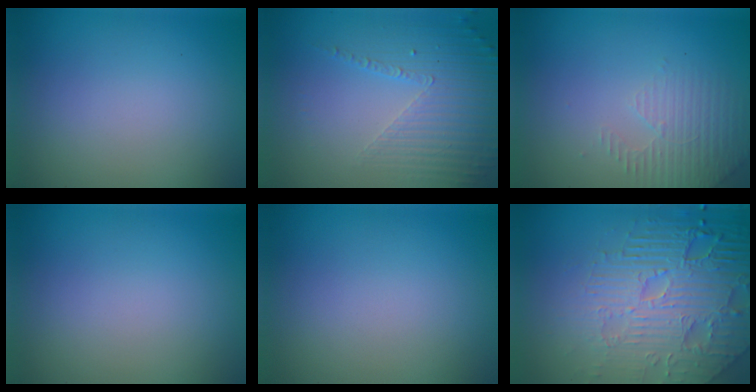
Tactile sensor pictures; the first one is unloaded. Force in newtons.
{"total": 5.2, "press": 3.1, "slide": 4.1}
{"total": 2.8, "press": 2.7, "slide": 0.8}
{"total": 0.0}
{"total": 0.0}
{"total": 8.9, "press": 6.3, "slide": 6.2}